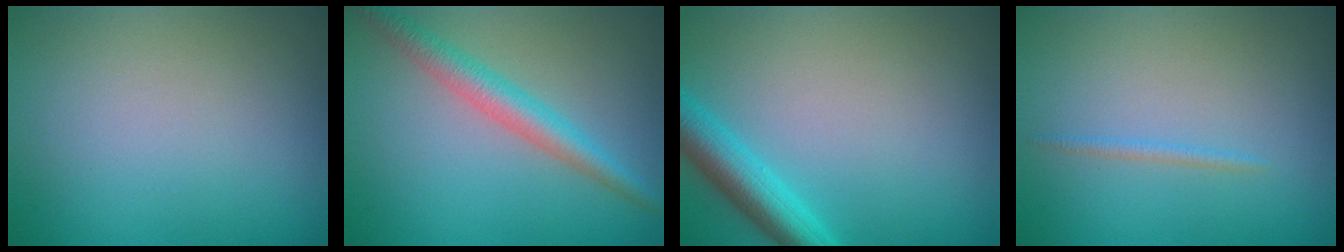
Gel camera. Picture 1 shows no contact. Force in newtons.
{"total": 3.4, "press": 3.4, "slide": 0.1}
{"total": 4.2, "press": 4.2, "slide": 0.2}
{"total": 0.7, "press": 0.7, "slide": 0.1}